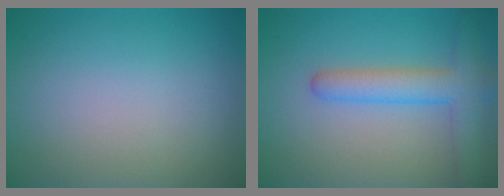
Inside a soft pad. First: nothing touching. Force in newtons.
{"total": 4.6, "press": 4.6, "slide": 0.2}